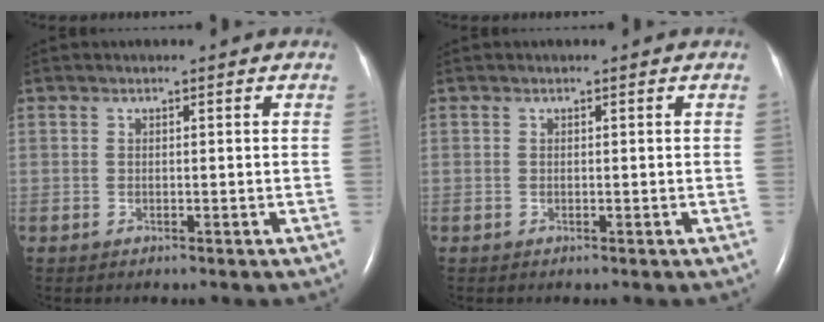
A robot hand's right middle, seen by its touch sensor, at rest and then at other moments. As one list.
[{"total": 0.0}]